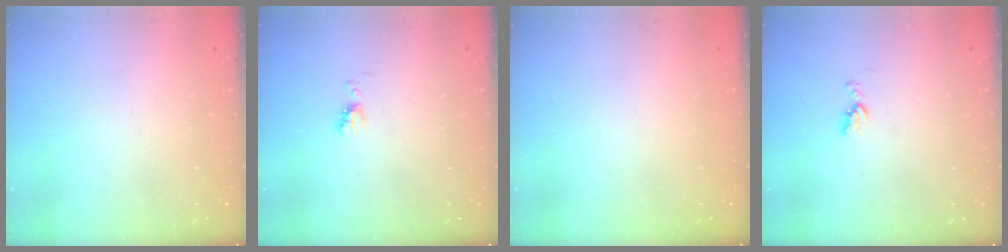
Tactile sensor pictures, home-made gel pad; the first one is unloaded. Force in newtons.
{"total": 3.9, "press": 3.9, "slide": 0.6}
{"total": 0.0}
{"total": 4.5, "press": 4.5, "slide": 0.6}